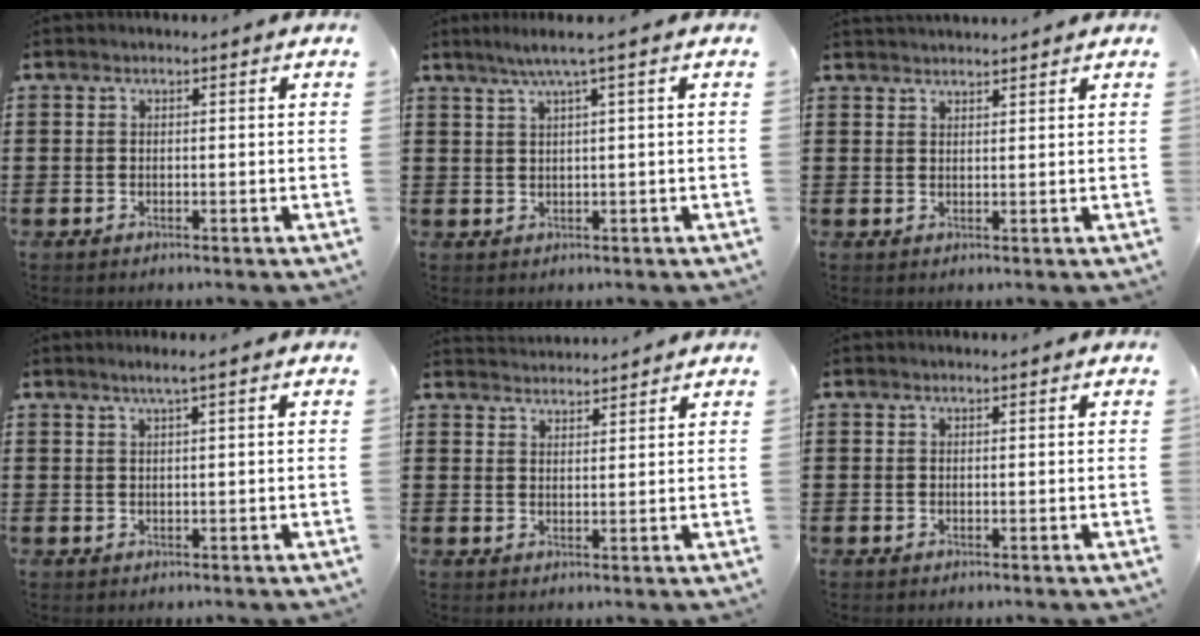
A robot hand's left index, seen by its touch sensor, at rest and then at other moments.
{"total": 3.0, "force": [1.4, -0.3, 2.6], "torque": [-0.052, -0.004, 0.022]}
{"total": 1.7, "force": [1.7, 0.0, 0.0], "torque": [-0.005, 0.000, 0.035]}
{"total": 1.6, "force": [0.8, -0.2, 1.4], "torque": [-0.026, -0.002, 0.013]}
{"total": 2.7, "force": [2.6, -0.1, -0.3], "torque": [-0.001, -0.008, 0.051]}
{"total": 0.0}